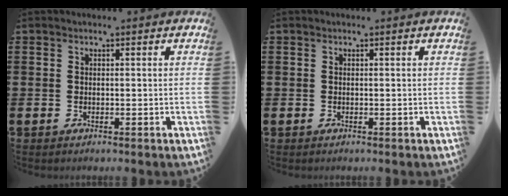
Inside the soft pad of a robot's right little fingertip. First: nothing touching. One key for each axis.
{"total": 0.0}